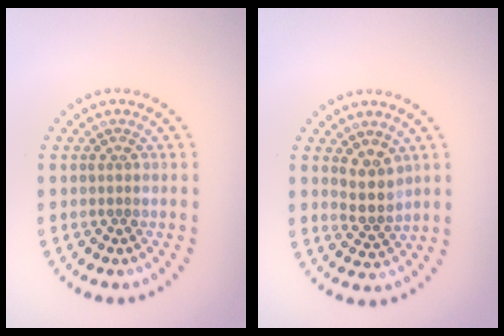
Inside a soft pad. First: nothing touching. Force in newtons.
{"total": 2.6, "press": 2.1, "slide": 1.5}